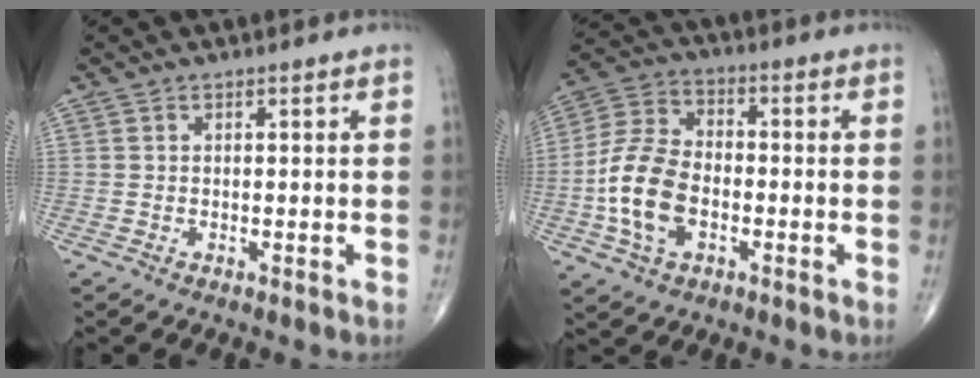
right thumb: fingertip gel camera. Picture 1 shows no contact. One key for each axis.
{"total": 12.6, "fx": -3.0, "fy": 7.8, "fz": 9.4, "tx": -0.181, "ty": 0.024, "tz": -0.063}